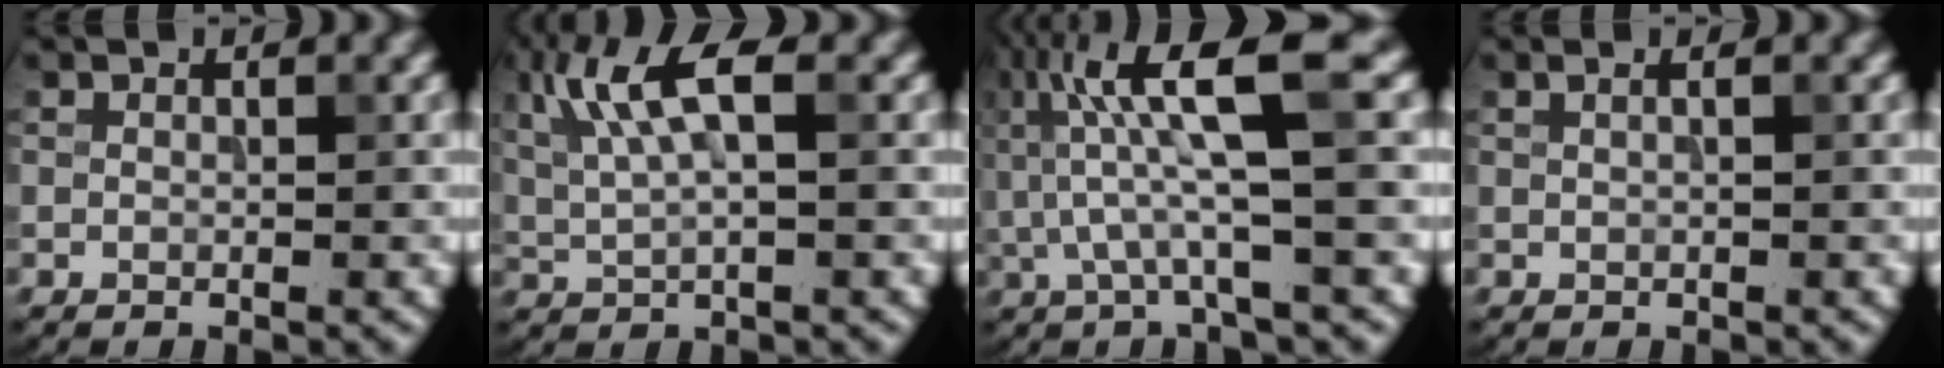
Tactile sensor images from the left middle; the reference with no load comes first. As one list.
[{"total": 6.0, "force": [2.0, 1.7, 5.4], "torque": [-0.123, 0.008, 0.044]}, {"total": 7.8, "force": [1.1, 1.3, 7.6], "torque": [-0.145, 0.010, 0.022]}, {"total": 2.1, "force": [0.9, 1.1, 1.5], "torque": [-0.004, 0.007, -0.009]}]